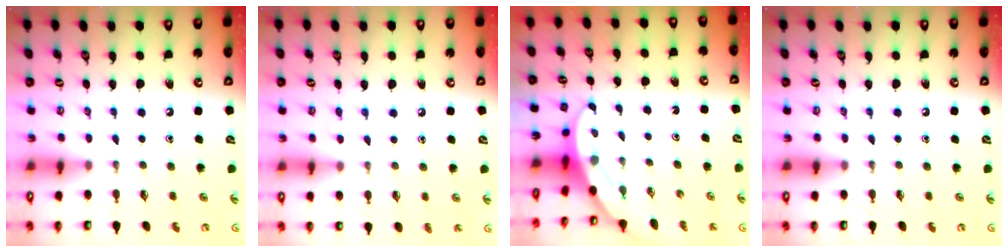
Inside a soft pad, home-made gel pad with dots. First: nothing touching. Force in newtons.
{"total": 4.2, "press": 4.2, "slide": 0.5}
{"total": 3.7, "press": 3.7, "slide": 0.1}
{"total": 0.0}